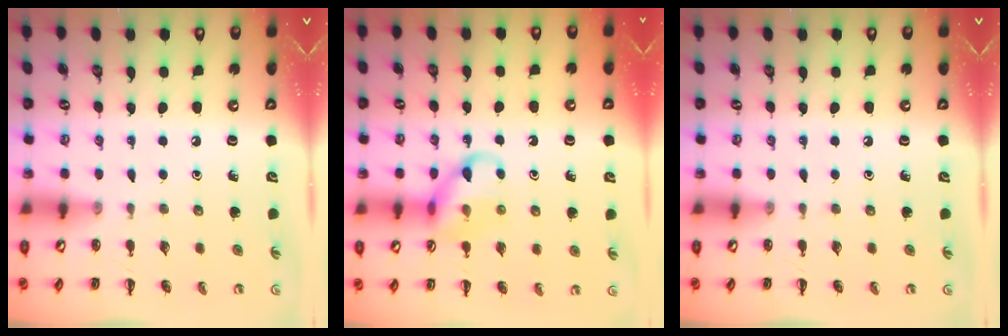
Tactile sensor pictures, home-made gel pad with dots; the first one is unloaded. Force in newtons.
{"total": 10.6, "press": 10.5, "slide": 1.1}
{"total": 0.0}